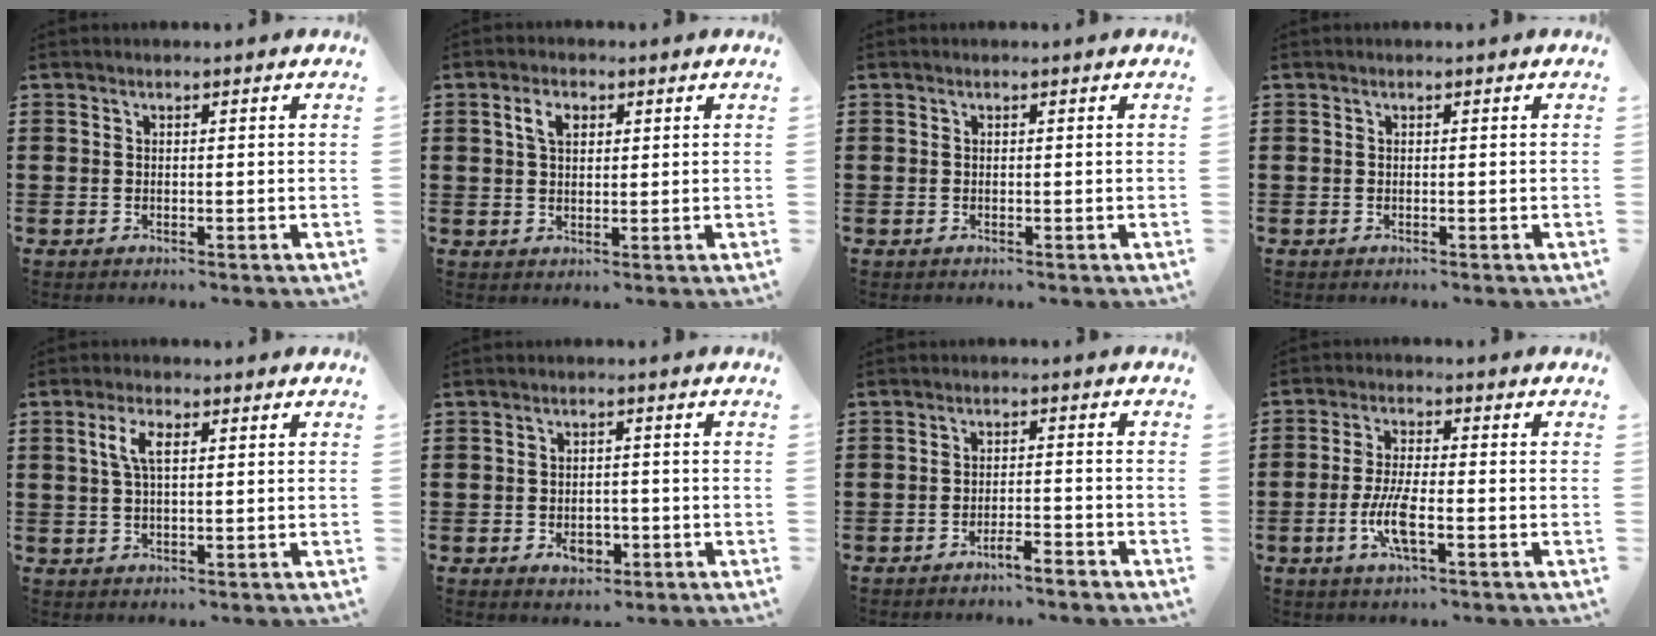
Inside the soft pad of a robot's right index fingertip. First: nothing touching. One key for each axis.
{"total": 3.3, "fx": 1.3, "fy": 2.0, "fz": 2.3, "tx": -0.054, "ty": 0.013, "tz": 0.021}
{"total": 0.0}
{"total": 0.0}
{"total": 4.1, "fx": 1.1, "fy": 1.7, "fz": 3.6, "tx": -0.076, "ty": 0.010, "tz": 0.018}
{"total": 3.3, "fx": -1.3, "fy": 2.2, "fz": 2.1, "tx": -0.032, "ty": 0.000, "tz": -0.025}
{"total": 3.1, "fx": -2.8, "fy": -0.1, "fz": 1.2, "tx": -0.024, "ty": 0.001, "tz": -0.055}
{"total": 6.1, "fx": -2.2, "fy": 1.5, "fz": 5.5, "tx": -0.126, "ty": -0.010, "tz": -0.046}